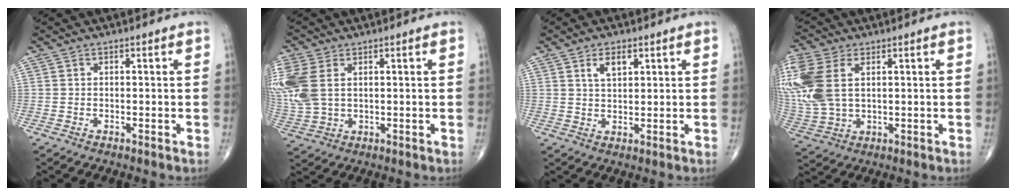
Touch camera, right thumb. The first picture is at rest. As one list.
[{"total": 13.0, "force": [3.1, 8.6, 9.3], "torque": [-0.256, -0.002, 0.071]}, {"total": 4.0, "force": [2.0, 2.0, 2.8], "torque": [-0.041, -0.011, 0.036]}, {"total": 17.6, "force": [4.6, 10.8, 13.0], "torque": [-0.346, 0.002, 0.097]}]